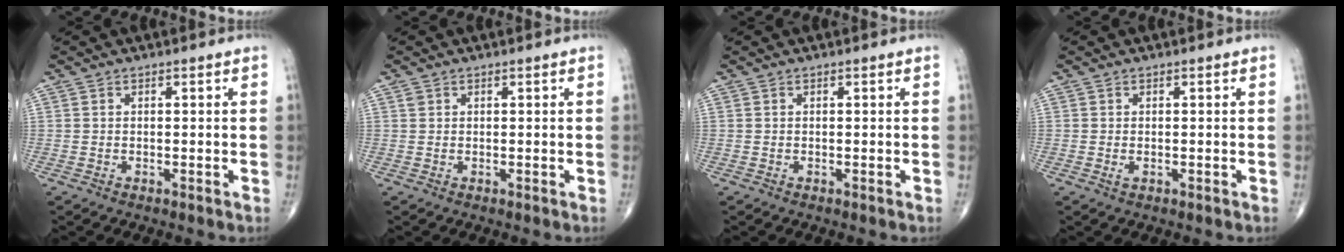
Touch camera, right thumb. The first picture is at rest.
{"total": 0.7, "force": [0.4, 0.6, 0.2], "torque": [-0.001, 0.003, 0.008]}
{"total": 0.0}
{"total": 0.6, "force": [-0.1, 0.3, 0.5], "torque": [-0.007, 0.000, -0.002]}